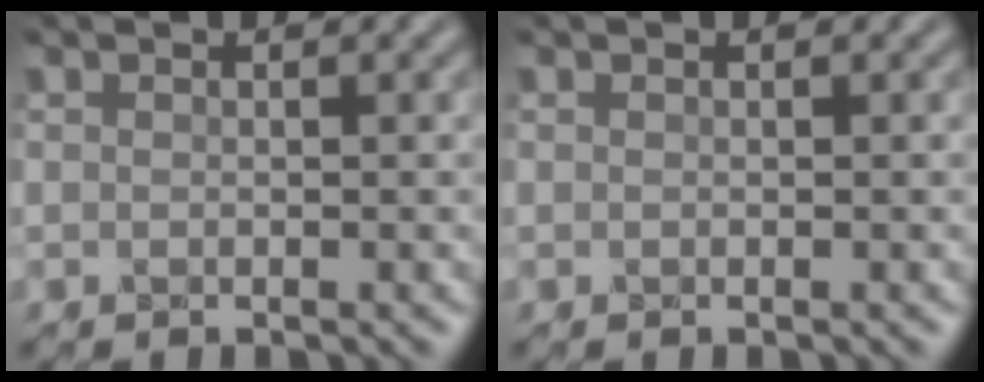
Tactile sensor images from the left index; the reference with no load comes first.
{"total": 0.0}